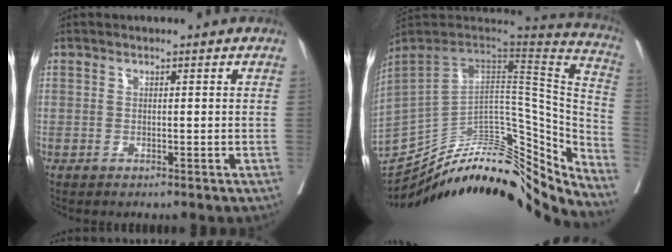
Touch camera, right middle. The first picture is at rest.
{"total": 31.6, "force": [-25.3, 9.4, 16.5], "torque": [-0.239, -0.009, -0.354]}